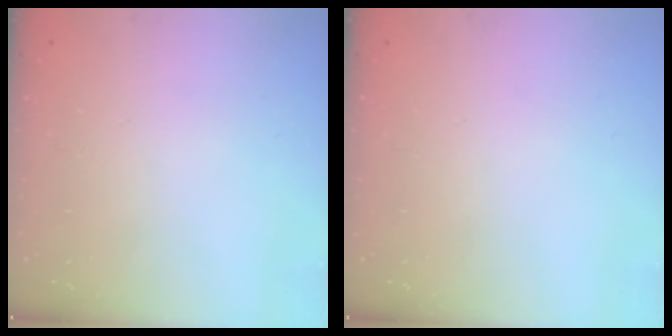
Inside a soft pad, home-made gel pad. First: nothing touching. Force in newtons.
{"total": 0.0}